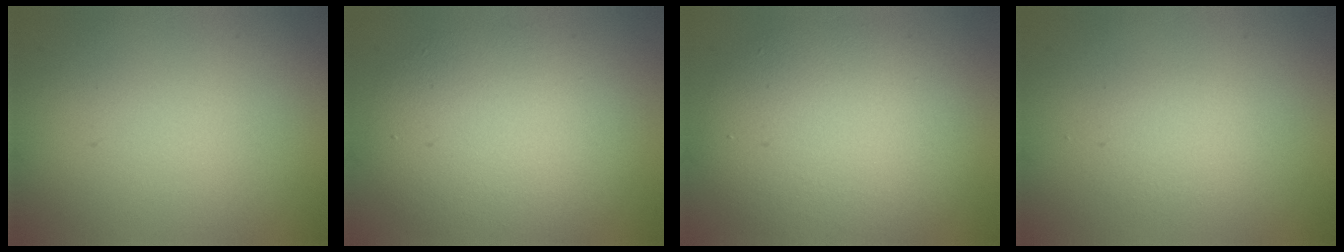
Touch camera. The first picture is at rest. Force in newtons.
{"total": 6.9, "press": 6.9, "slide": 0.4}
{"total": 7.6, "press": 7.5, "slide": 0.5}
{"total": 1.4, "press": 1.4, "slide": 0.0}